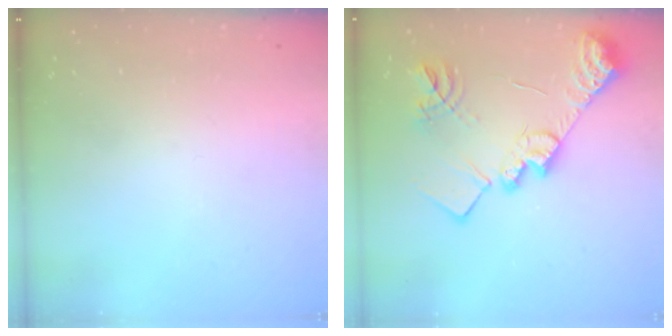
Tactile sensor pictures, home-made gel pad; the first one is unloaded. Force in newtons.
{"total": 20.6, "press": 20.6, "slide": 1.8}